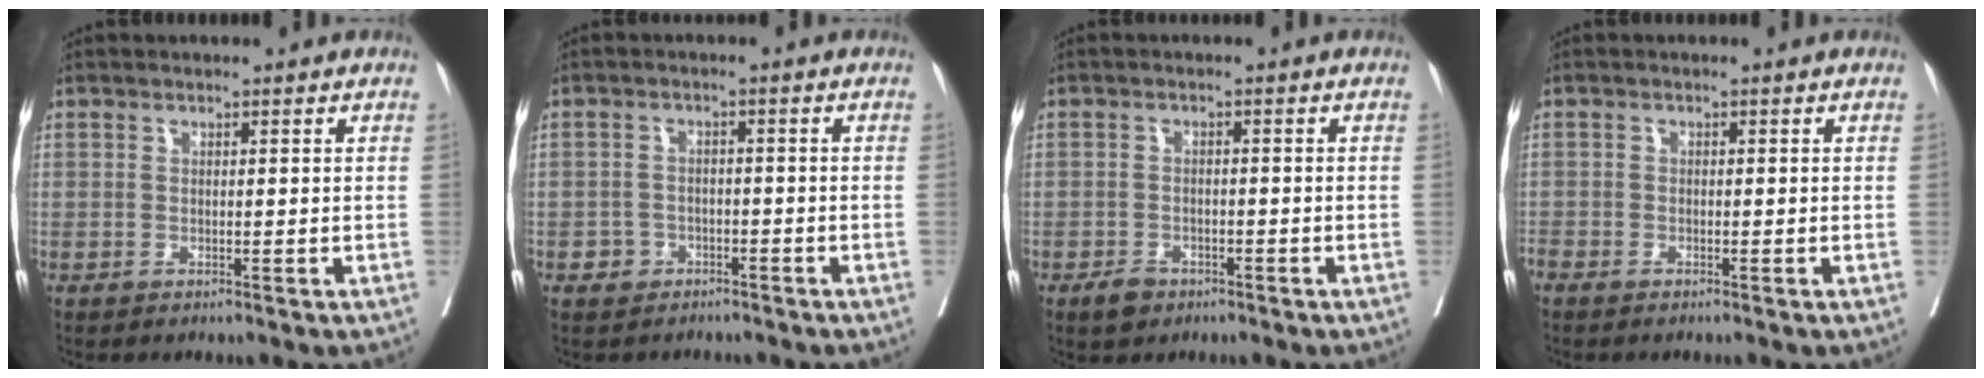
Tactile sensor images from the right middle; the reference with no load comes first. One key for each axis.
{"total": 2.9, "fx": -1.8, "fy": 2.2, "fz": 0.2, "tx": -0.015, "ty": 0.008, "tz": -0.028}
{"total": 2.8, "fx": -1.9, "fy": 1.7, "fz": 1.1, "tx": -0.021, "ty": 0.003, "tz": -0.026}
{"total": 1.7, "fx": -1.5, "fy": 0.6, "fz": 0.5, "tx": -0.015, "ty": -0.004, "tz": -0.029}